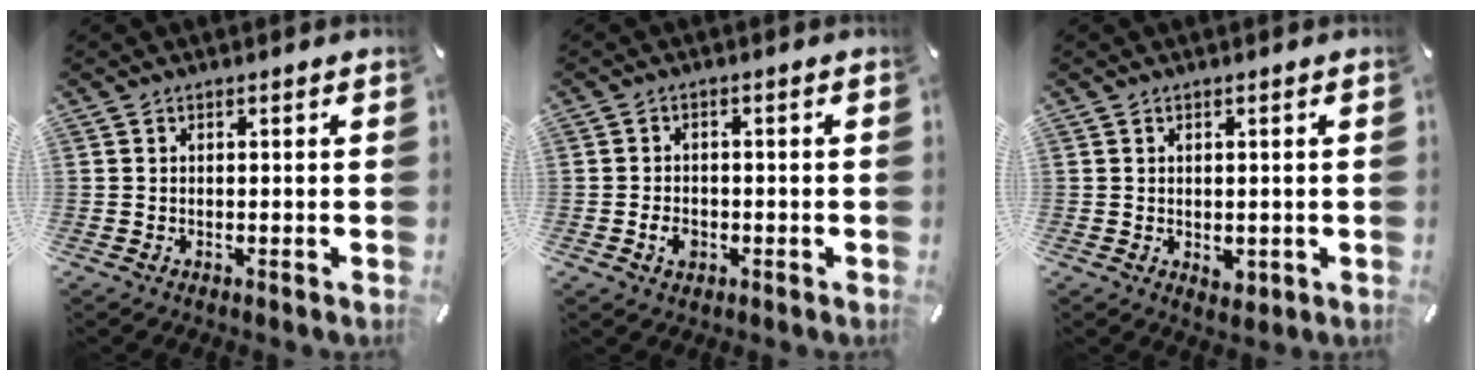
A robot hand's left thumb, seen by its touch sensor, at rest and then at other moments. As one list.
[{"total": 3.1, "force": [-1.3, 2.4, 1.5], "torque": [-0.034, 0.003, -0.024]}, {"total": 2.1, "force": [-0.5, 1.7, 1.2], "torque": [-0.019, 0.002, -0.005]}]